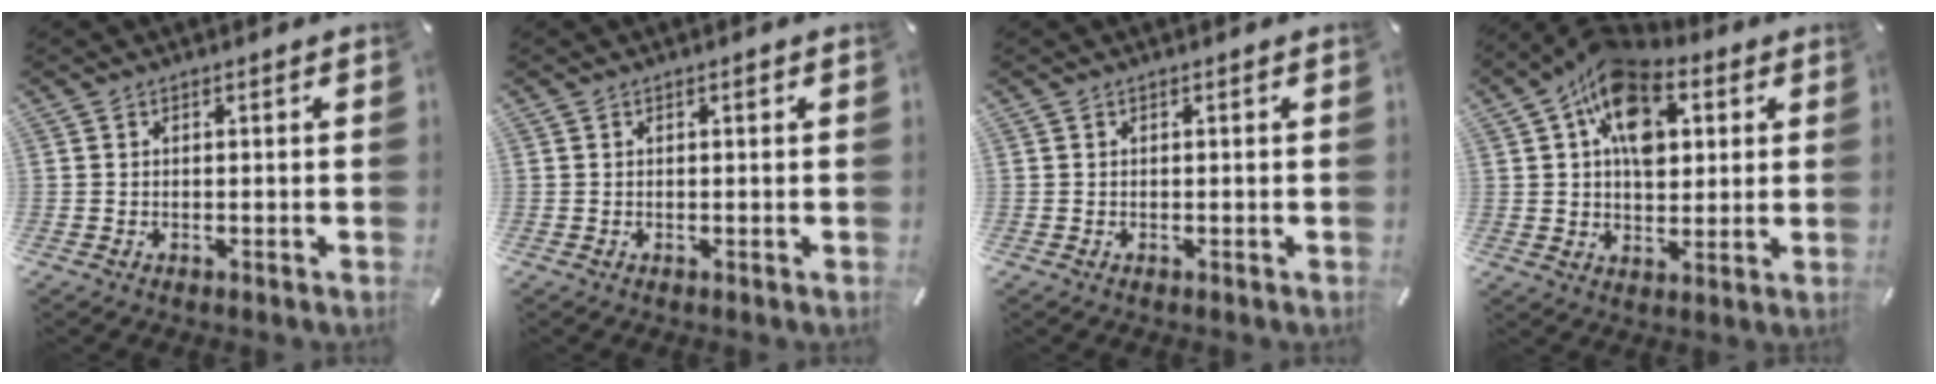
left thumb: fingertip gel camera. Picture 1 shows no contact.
{"total": 0.6, "force": [0.2, 0.3, 0.5], "torque": [-0.010, 0.002, 0.004]}
{"total": 0.0}
{"total": 14.8, "force": [4.9, 9.8, 9.9], "torque": [-0.151, -0.004, 0.090]}